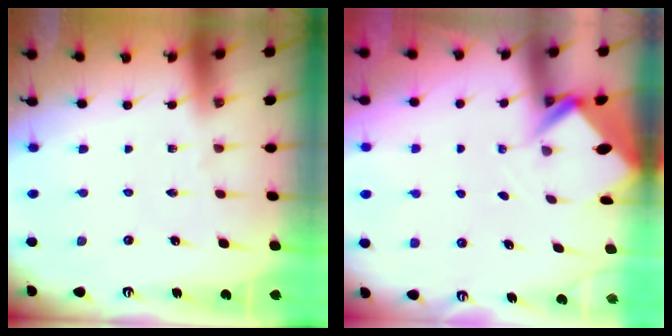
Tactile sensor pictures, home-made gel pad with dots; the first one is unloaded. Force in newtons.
{"total": 2.7, "press": 2.7, "slide": 0.0}